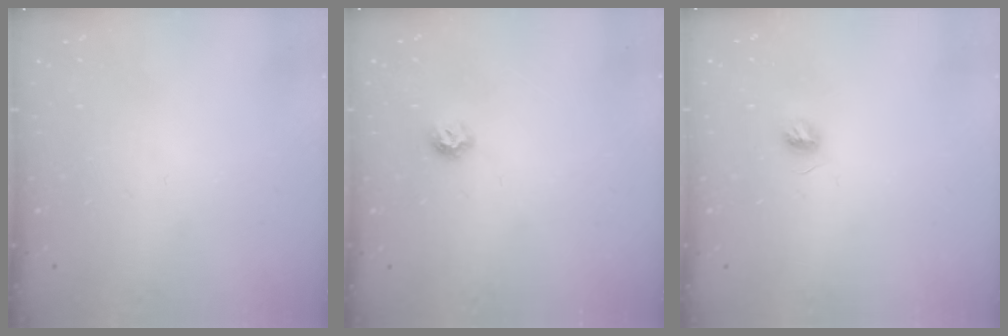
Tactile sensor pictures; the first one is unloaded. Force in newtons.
{"total": 6.0, "press": 5.9, "slide": 0.8}
{"total": 5.0, "press": 5.0, "slide": 0.6}